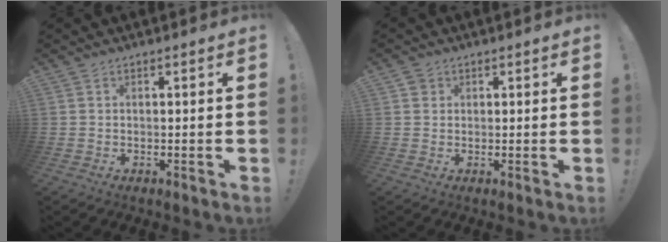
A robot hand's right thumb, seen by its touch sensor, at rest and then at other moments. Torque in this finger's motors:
{"motor_torque": [-0.01, 0.21, 0.23, -0.02, -0.01]}